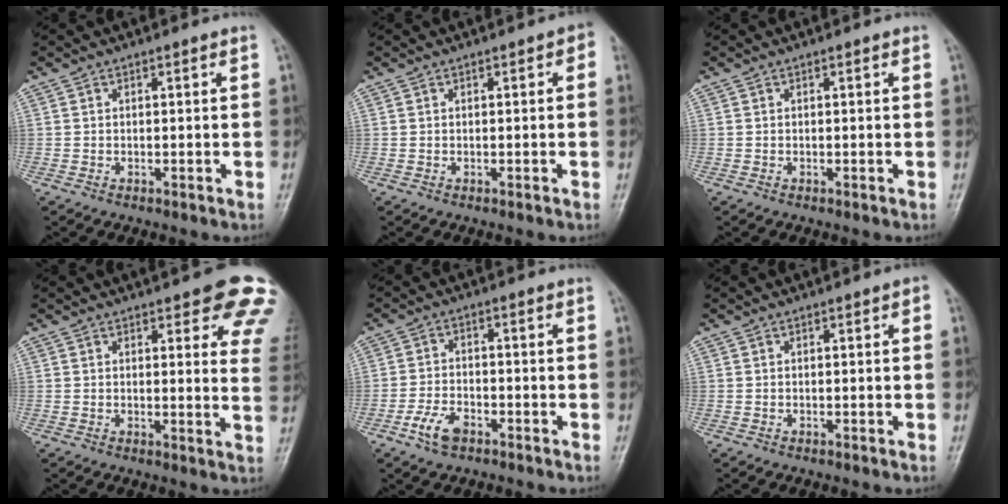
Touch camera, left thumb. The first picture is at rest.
{"total": 1.7, "force": [0.2, 0.8, 1.4], "torque": [-0.004, 0.004, -0.007]}
{"total": 0.0}
{"total": 12.9, "force": [7.9, 4.2, 9.4], "torque": [-0.072, -0.034, 0.073]}
{"total": 5.1, "force": [-3.0, 2.7, 3.1], "torque": [-0.062, 0.016, -0.058]}
{"total": 0.6, "force": [0.1, 0.3, 0.6], "torque": [-0.001, 0.003, -0.002]}